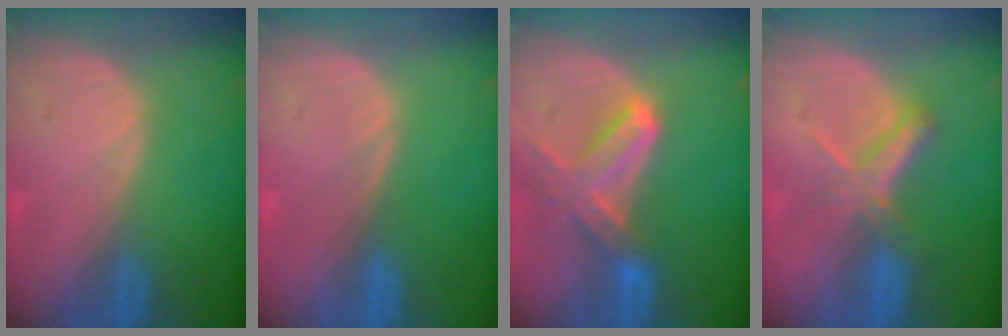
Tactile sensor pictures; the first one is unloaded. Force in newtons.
{"total": 0.0}
{"total": 7.4, "press": 6.7, "slide": 3.2}
{"total": 5.5, "press": 5.1, "slide": 2.2}